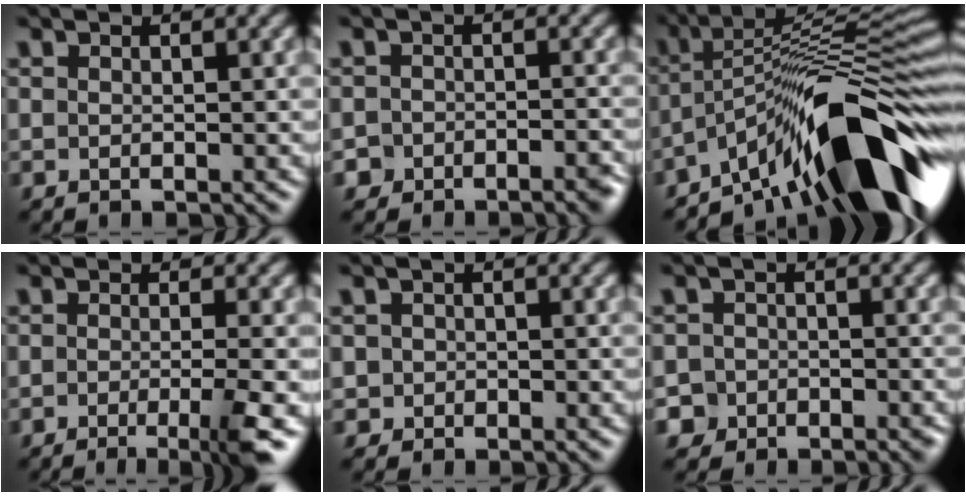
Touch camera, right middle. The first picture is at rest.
{"total": 3.5, "force": [-2.7, 2.1, 0.5], "torque": [0.013, 0.010, -0.038]}
{"total": 13.8, "force": [-6.7, 3.5, 11.5], "torque": [-0.163, 0.025, -0.111]}
{"total": 4.3, "force": [-1.7, 0.8, 3.9], "torque": [-0.057, -0.012, -0.033]}
{"total": 1.1, "force": [-0.2, 1.1, -0.1], "torque": [0.013, -0.003, -0.004]}
{"total": 4.1, "force": [-2.8, 3.0, 0.4], "torque": [0.020, 0.002, -0.046]}